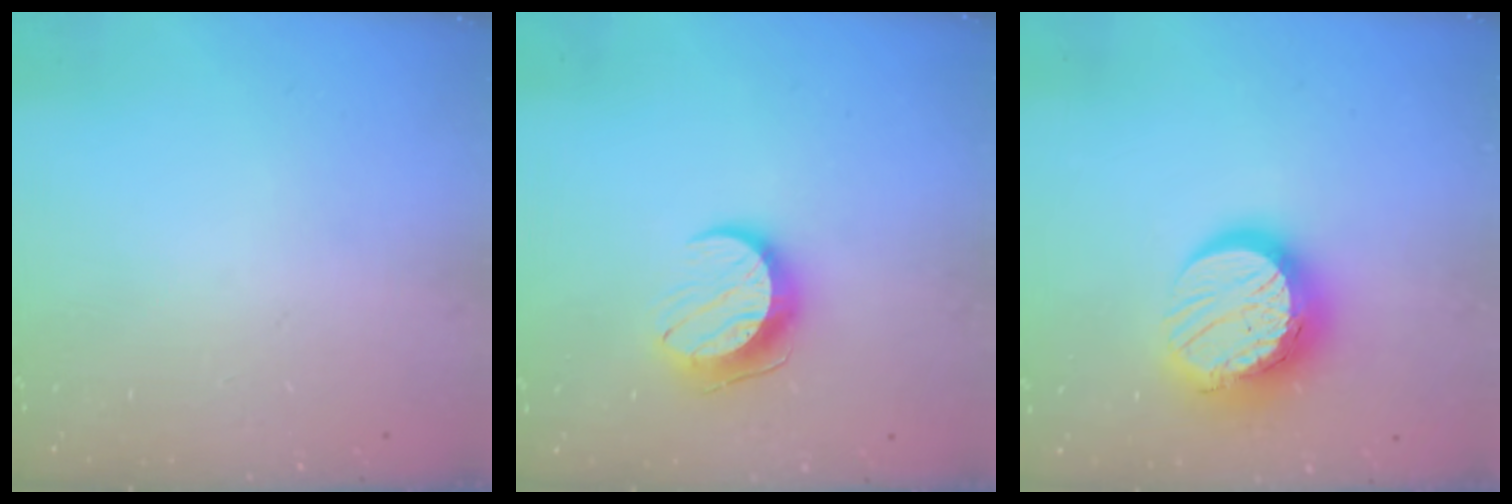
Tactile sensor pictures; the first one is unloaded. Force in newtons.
{"total": 9.8, "press": 9.8, "slide": 0.2}
{"total": 14.8, "press": 14.8, "slide": 1.5}